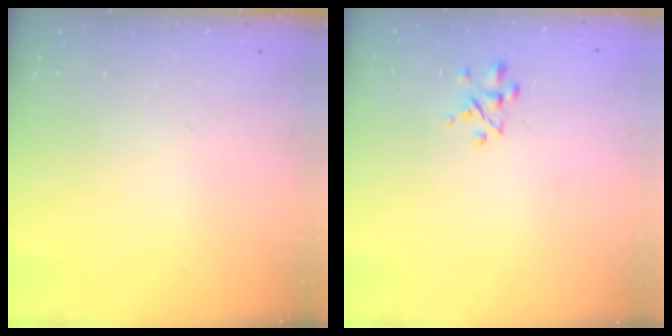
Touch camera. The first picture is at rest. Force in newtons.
{"total": 3.0, "press": 2.8, "slide": 1.1}